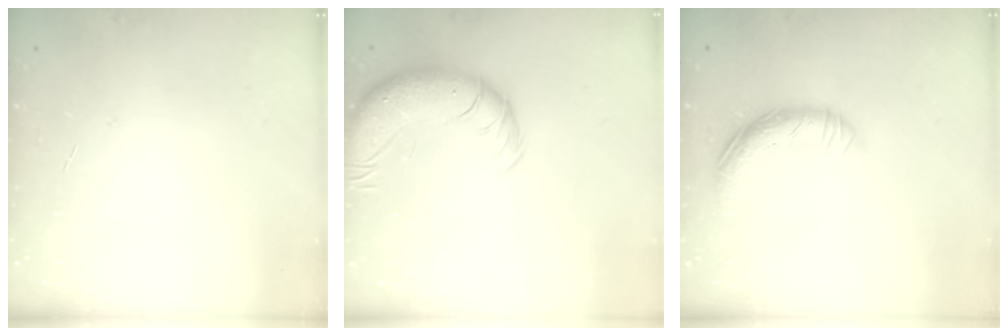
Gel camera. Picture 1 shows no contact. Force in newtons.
{"total": 10.0, "press": 9.7, "slide": 2.5}
{"total": 11.5, "press": 11.5, "slide": 0.6}